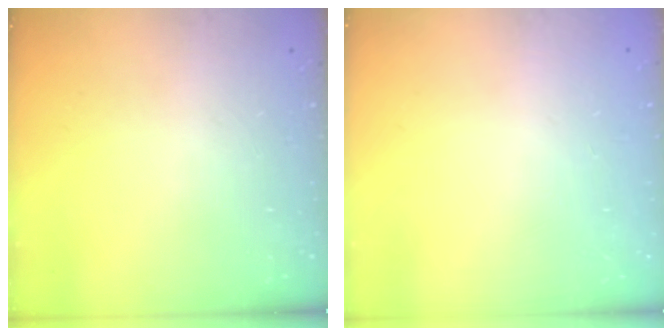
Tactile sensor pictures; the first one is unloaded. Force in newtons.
{"total": 0.0}